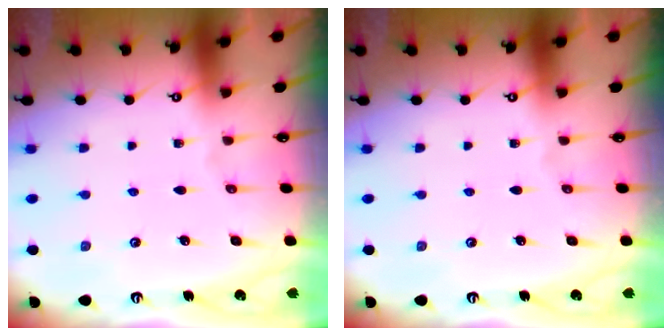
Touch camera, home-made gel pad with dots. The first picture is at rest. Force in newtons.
{"total": 0.0}